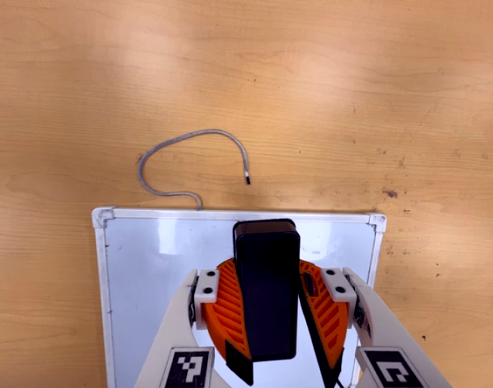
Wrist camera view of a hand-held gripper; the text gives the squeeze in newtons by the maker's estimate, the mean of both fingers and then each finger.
{"total": 10.7, "left": 11.0, "right": 10.4}